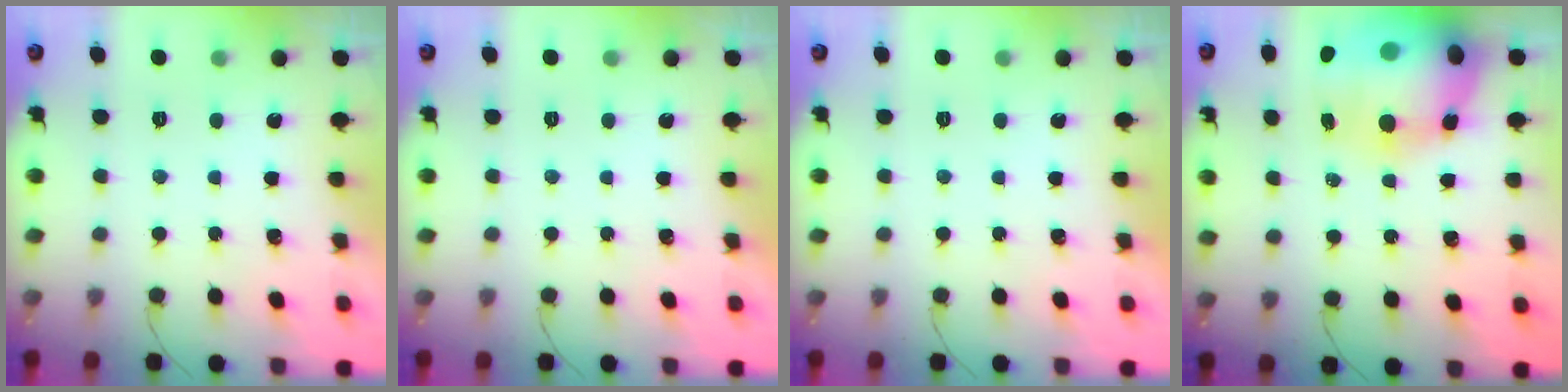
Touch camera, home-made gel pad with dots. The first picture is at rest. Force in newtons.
{"total": 0.0}
{"total": 0.0}
{"total": 24.9, "press": 24.2, "slide": 5.9}